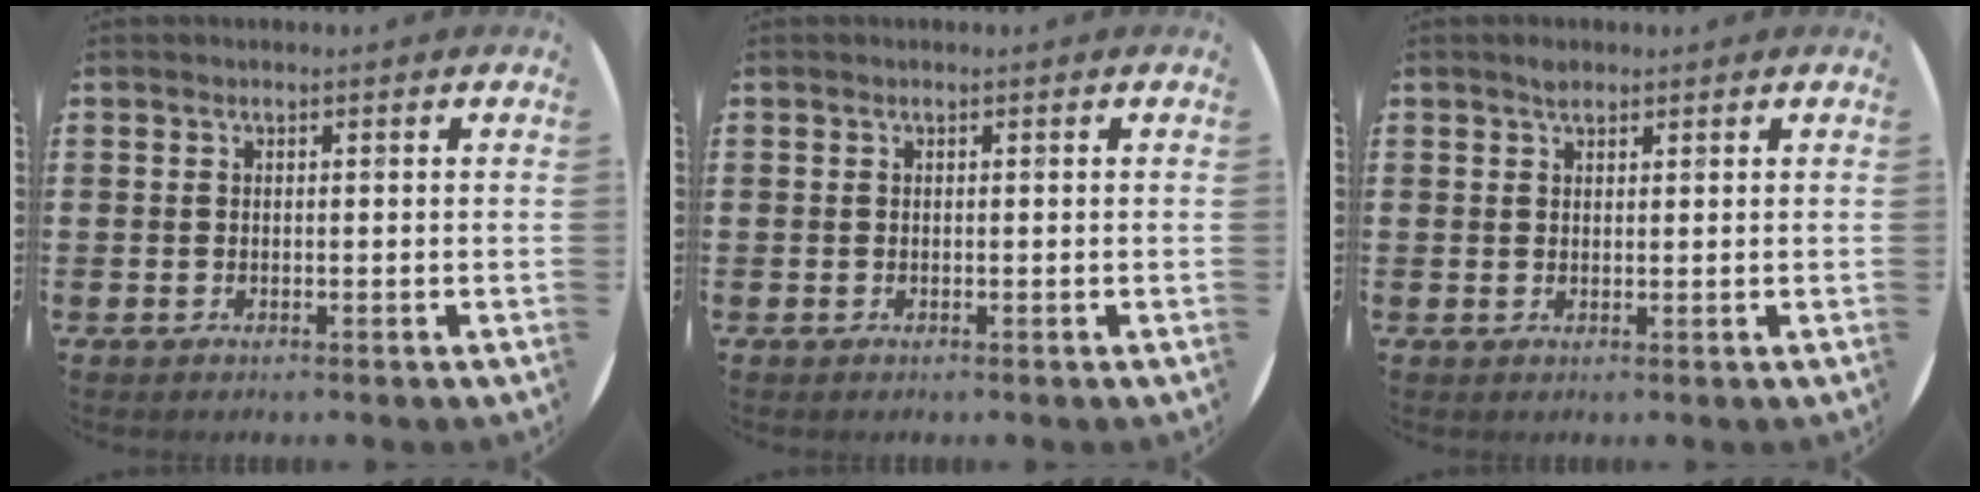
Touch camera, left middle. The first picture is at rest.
{"total": 0.0}
{"total": 1.3, "force": [1.1, 0.5, 0.4], "torque": [-0.002, 0.002, 0.018]}